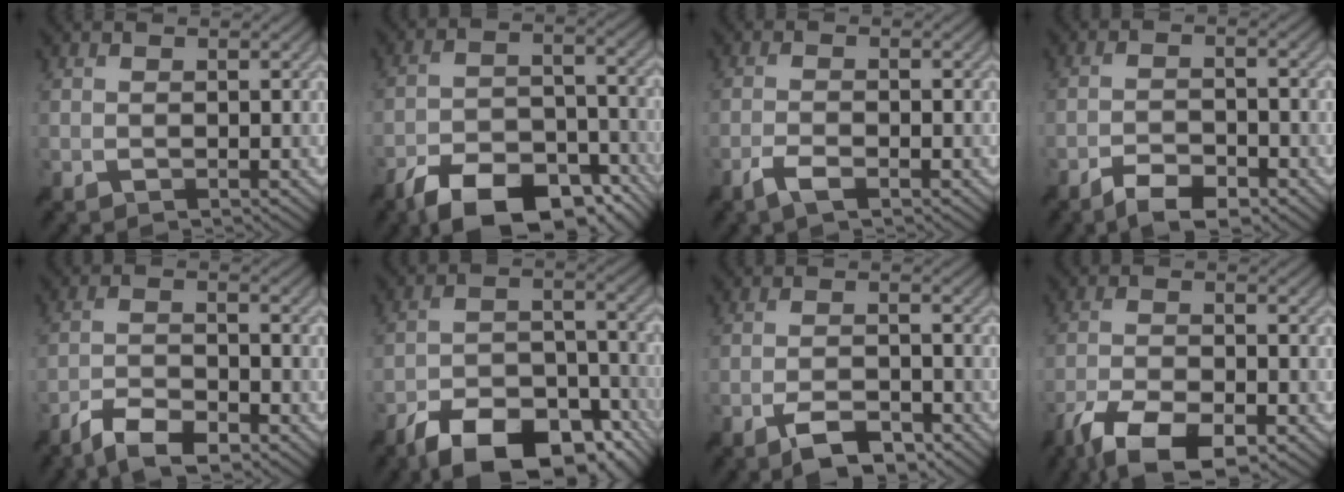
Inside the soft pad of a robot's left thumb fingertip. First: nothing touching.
{"total": 13.2, "force": [-9.5, 5.2, 7.5], "torque": [-0.141, -0.003, -0.166]}
{"total": 2.5, "force": [-1.5, 0.5, 1.9], "torque": [-0.044, 0.003, -0.038]}
{"total": 5.1, "force": [-3.6, 1.3, 3.3], "torque": [-0.068, 0.002, -0.067]}
{"total": 6.2, "force": [-4.5, 1.6, 3.9], "torque": [-0.080, -0.001, -0.088]}
{"total": 14.5, "force": [-10.5, 5.9, 8.1], "torque": [-0.151, -0.002, -0.173]}
{"total": 5.3, "force": [-3.4, 1.6, 3.7], "torque": [-0.074, 0.005, -0.064]}
{"total": 9.9, "force": [-6.6, 3.1, 6.7], "torque": [-0.135, -0.011, -0.123]}